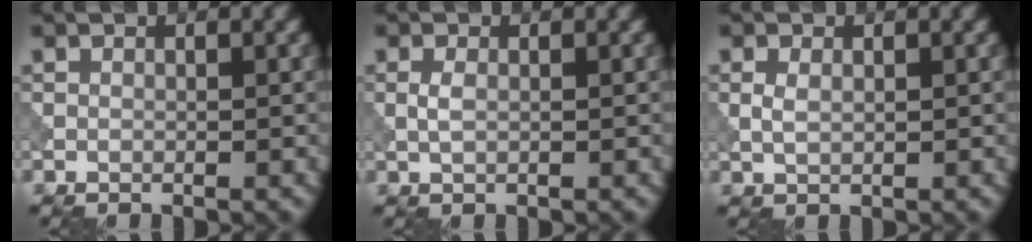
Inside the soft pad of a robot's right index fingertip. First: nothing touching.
{"total": 1.1, "force": [0.1, 0.6, 1.0], "torque": [-0.025, 0.000, 0.000]}
{"total": 1.4, "force": [0.3, 0.9, 1.0], "torque": [-0.026, -0.001, 0.007]}